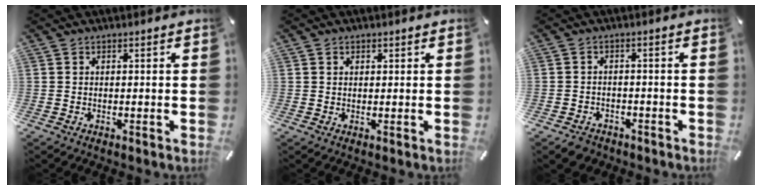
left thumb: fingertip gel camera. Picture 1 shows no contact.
{"total": 1.1, "force": [0.5, 1.0, 0.2], "torque": [0.005, 0.001, 0.007]}
{"total": 3.3, "force": [-2.4, 2.1, 0.6], "torque": [-0.008, 0.015, -0.047]}